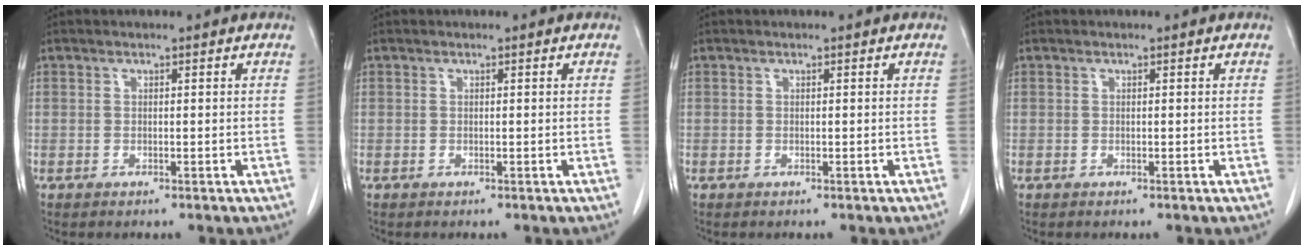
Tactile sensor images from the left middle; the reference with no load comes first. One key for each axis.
{"total": 0.0}
{"total": 0.0}
{"total": 0.0}